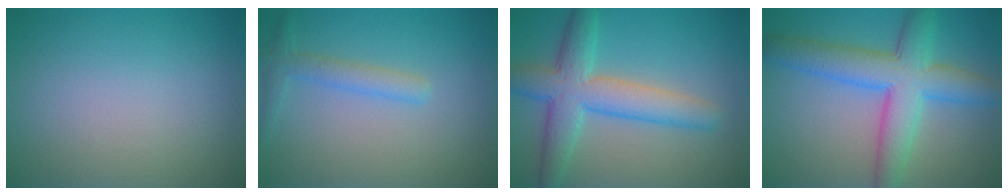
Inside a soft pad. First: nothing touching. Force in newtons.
{"total": 2.2, "press": 2.2, "slide": 0.1}
{"total": 5.5, "press": 5.5, "slide": 0.4}
{"total": 7.6, "press": 7.6, "slide": 0.1}